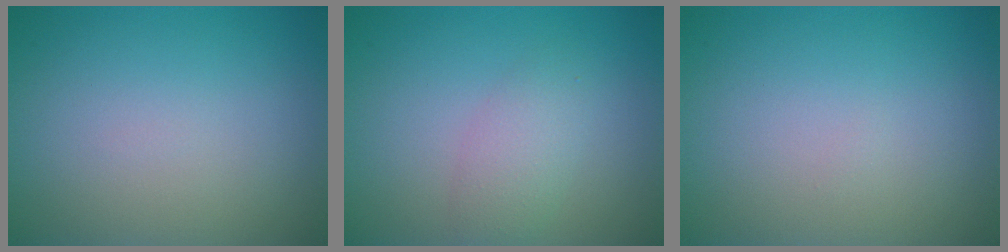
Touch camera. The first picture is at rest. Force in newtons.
{"total": 2.3, "press": 2.3, "slide": 0.1}
{"total": 0.0}